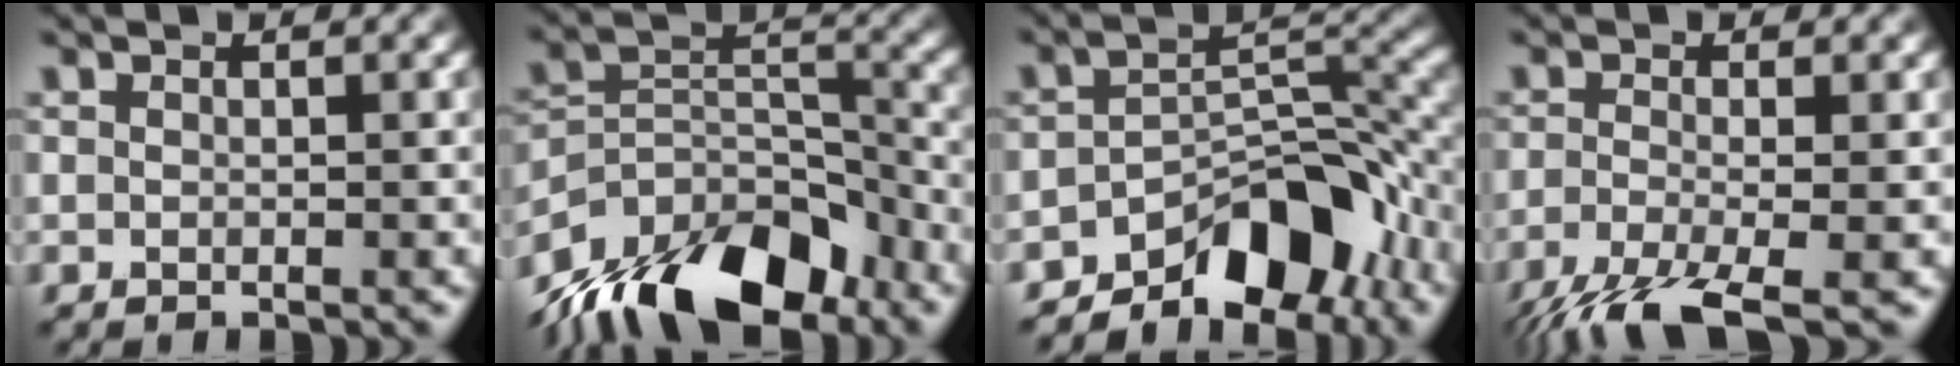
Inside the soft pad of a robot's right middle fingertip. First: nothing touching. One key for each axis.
{"total": 12.9, "fx": -10.3, "fy": 5.2, "fz": 5.8, "tx": -0.109, "ty": 0.012, "tz": -0.180}
{"total": 8.6, "fx": -6.2, "fy": 3.7, "fz": 4.7, "tx": -0.048, "ty": 0.001, "tz": -0.108}
{"total": 6.5, "fx": -4.1, "fy": 1.7, "fz": 4.8, "tx": -0.088, "ty": -0.016, "tz": -0.084}